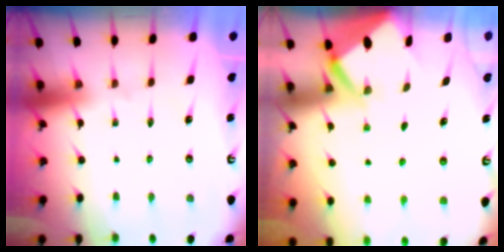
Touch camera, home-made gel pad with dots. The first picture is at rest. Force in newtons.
{"total": 2.9, "press": 2.9, "slide": 0.3}